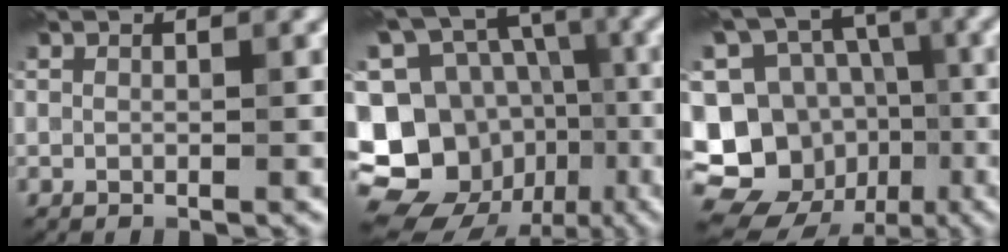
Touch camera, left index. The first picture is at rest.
{"total": 18.9, "force": [-5.1, 16.9, 6.8], "torque": [-0.160, 0.001, -0.084]}
{"total": 17.3, "force": [-5.3, 15.4, 5.7], "torque": [-0.131, 0.004, -0.086]}